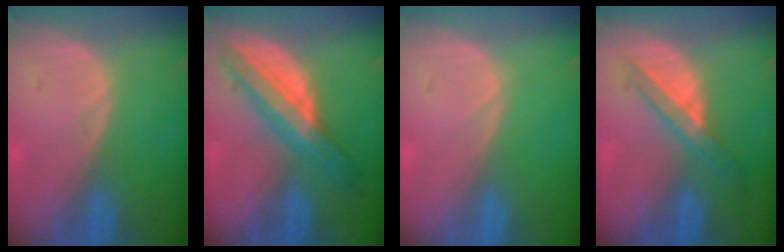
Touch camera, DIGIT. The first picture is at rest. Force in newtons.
{"total": 8.3, "press": 8.3, "slide": 0.6}
{"total": 0.0}
{"total": 5.9, "press": 5.1, "slide": 2.8}